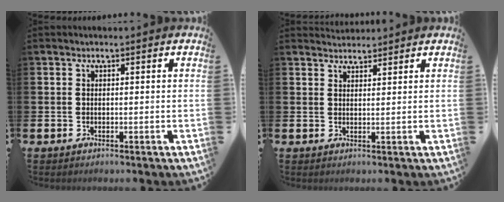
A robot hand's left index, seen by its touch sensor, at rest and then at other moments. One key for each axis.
{"total": 2.5, "fx": 2.4, "fy": 0.7, "fz": 0.0, "tx": 0.001, "ty": -0.009, "tz": 0.043}